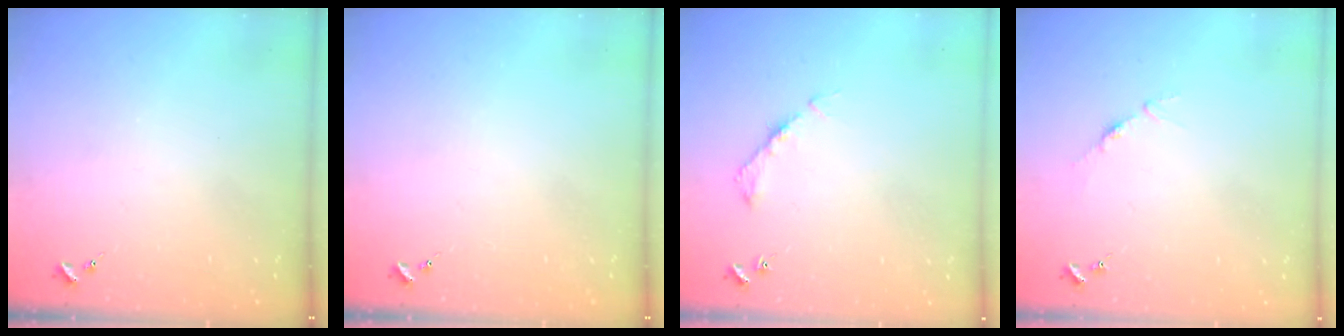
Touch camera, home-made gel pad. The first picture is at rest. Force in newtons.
{"total": 0.0}
{"total": 4.2, "press": 4.1, "slide": 0.6}
{"total": 3.4, "press": 3.4, "slide": 0.4}